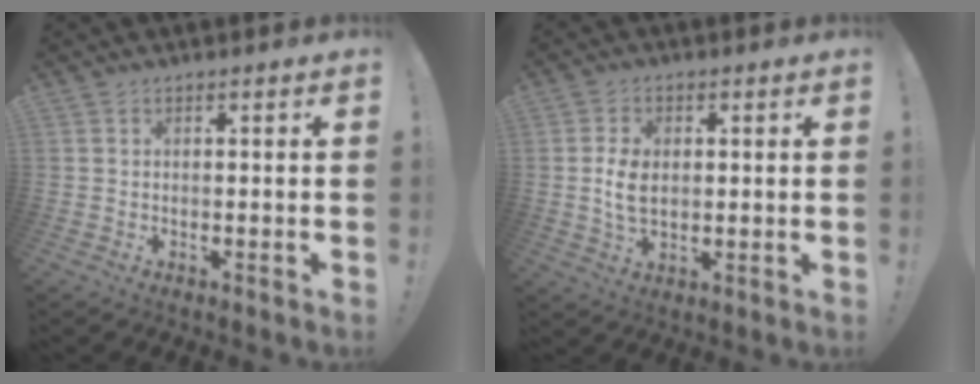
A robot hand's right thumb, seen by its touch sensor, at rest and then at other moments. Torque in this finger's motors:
{"motor_torque": [-0.38, 0.34, 0.02, 0.08, -0.04]}